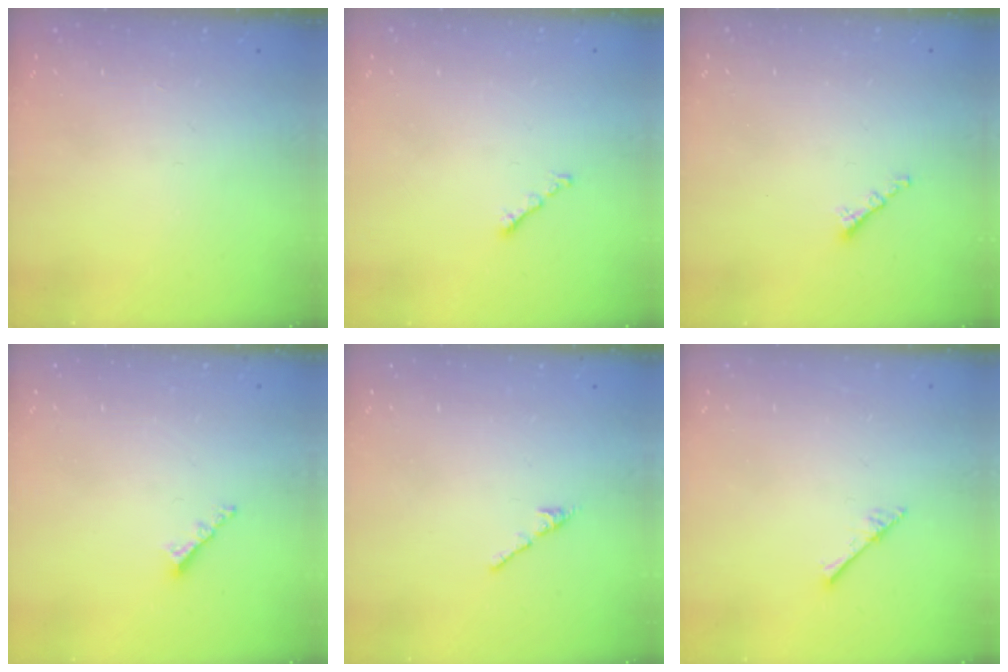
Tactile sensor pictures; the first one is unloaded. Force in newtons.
{"total": 0.8, "press": 0.7, "slide": 0.4}
{"total": 1.3, "press": 1.2, "slide": 0.5}
{"total": 2.9, "press": 2.9, "slide": 0.5}
{"total": 2.7, "press": 2.7, "slide": 0.7}
{"total": 2.3, "press": 2.3, "slide": 0.2}